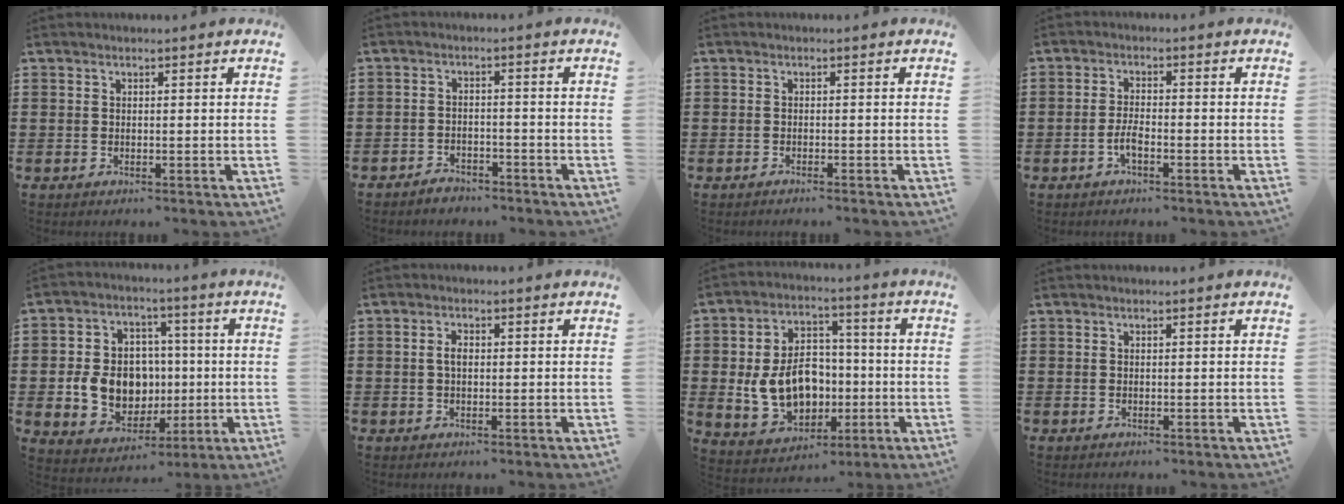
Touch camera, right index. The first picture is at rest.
{"total": 2.5, "force": [-2.5, 0.5, -0.1], "torque": [-0.004, 0.003, -0.052]}
{"total": 1.0, "force": [-1.0, -0.2, 0.1], "torque": [-0.003, -0.003, -0.019]}
{"total": 2.8, "force": [-1.5, 0.7, 2.3], "torque": [-0.056, -0.005, -0.031]}
{"total": 10.1, "force": [-0.7, 8.5, 5.4], "torque": [-0.121, 0.015, -0.007]}
{"total": 1.9, "force": [0.1, 0.9, 1.6], "torque": [-0.034, 0.005, 0.000]}
{"total": 10.5, "force": [-1.0, 8.2, 6.5], "torque": [-0.116, 0.012, -0.017]}
{"total": 0.0}